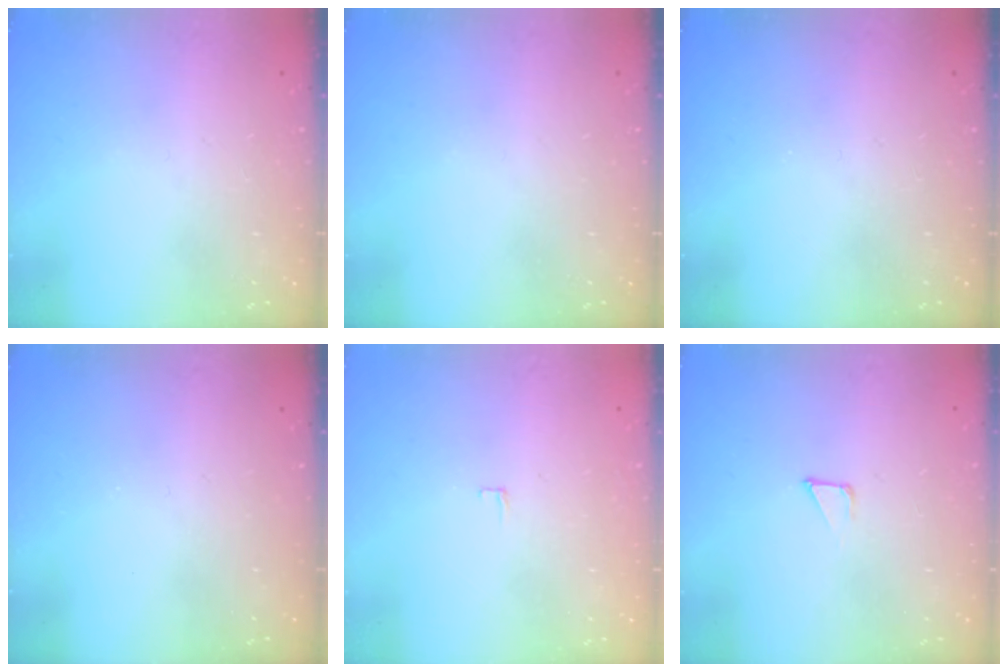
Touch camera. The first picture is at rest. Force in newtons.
{"total": 0.0}
{"total": 0.0}
{"total": 0.0}
{"total": 3.8, "press": 3.8, "slide": 0.3}
{"total": 1.7, "press": 1.7, "slide": 0.0}